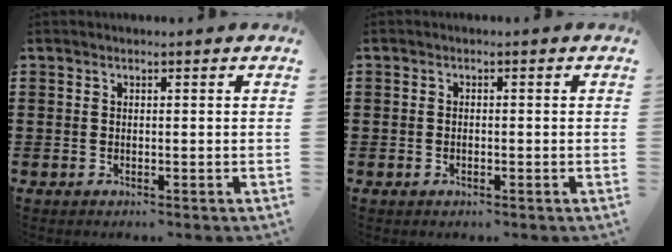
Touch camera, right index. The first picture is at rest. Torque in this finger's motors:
{"motor_torque": [-0.91, 1.23, -0.01, -0.01]}